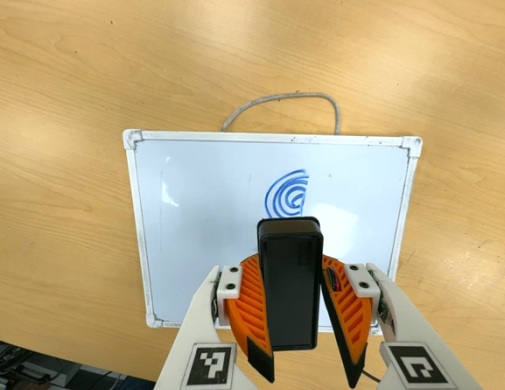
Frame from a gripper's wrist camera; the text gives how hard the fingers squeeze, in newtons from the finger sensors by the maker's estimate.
{"total": 8.9, "left": 9.3, "right": 8.6}